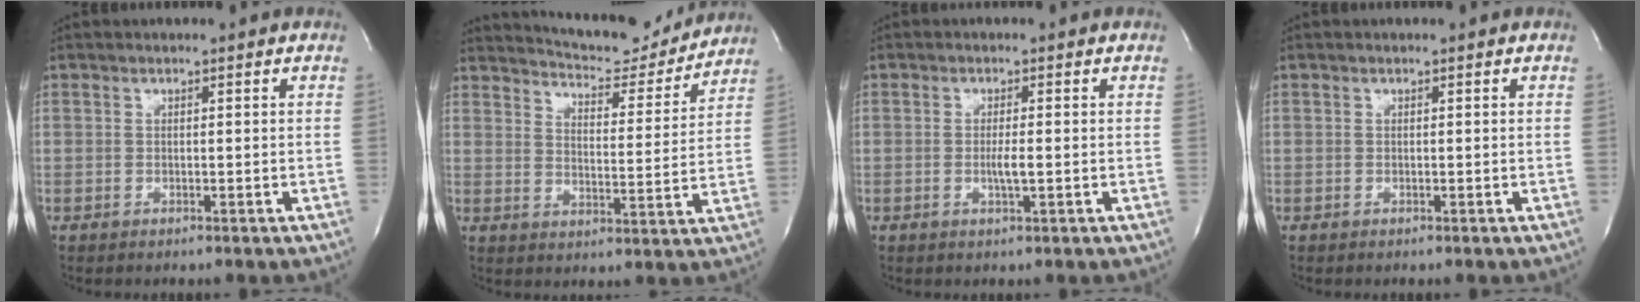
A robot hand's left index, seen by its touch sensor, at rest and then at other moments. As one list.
[{"total": 13.7, "force": [13.1, 2.3, 3.3], "torque": [-0.048, -0.016, 0.178]}, {"total": 2.2, "force": [-0.5, 0.0, 2.1], "torque": [-0.042, -0.004, -0.007]}, {"total": 0.0}]